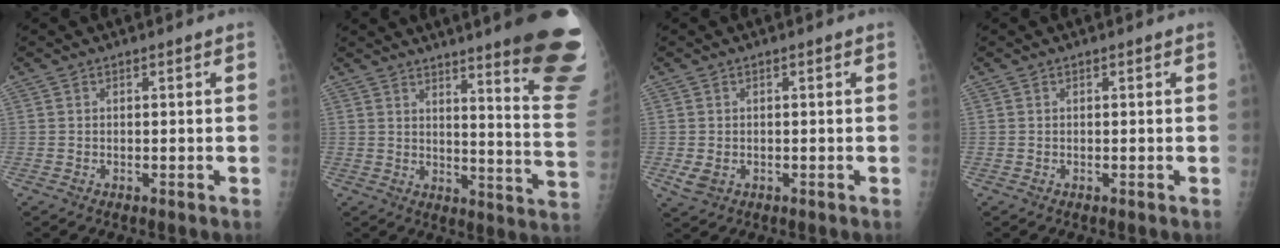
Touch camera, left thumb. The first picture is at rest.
{"total": 22.7, "force": [16.0, 2.2, 15.9], "torque": [-0.166, -0.120, 0.194]}
{"total": 2.6, "force": [-0.5, 2.0, 1.6], "torque": [-0.032, -0.005, -0.002]}
{"total": 0.0}